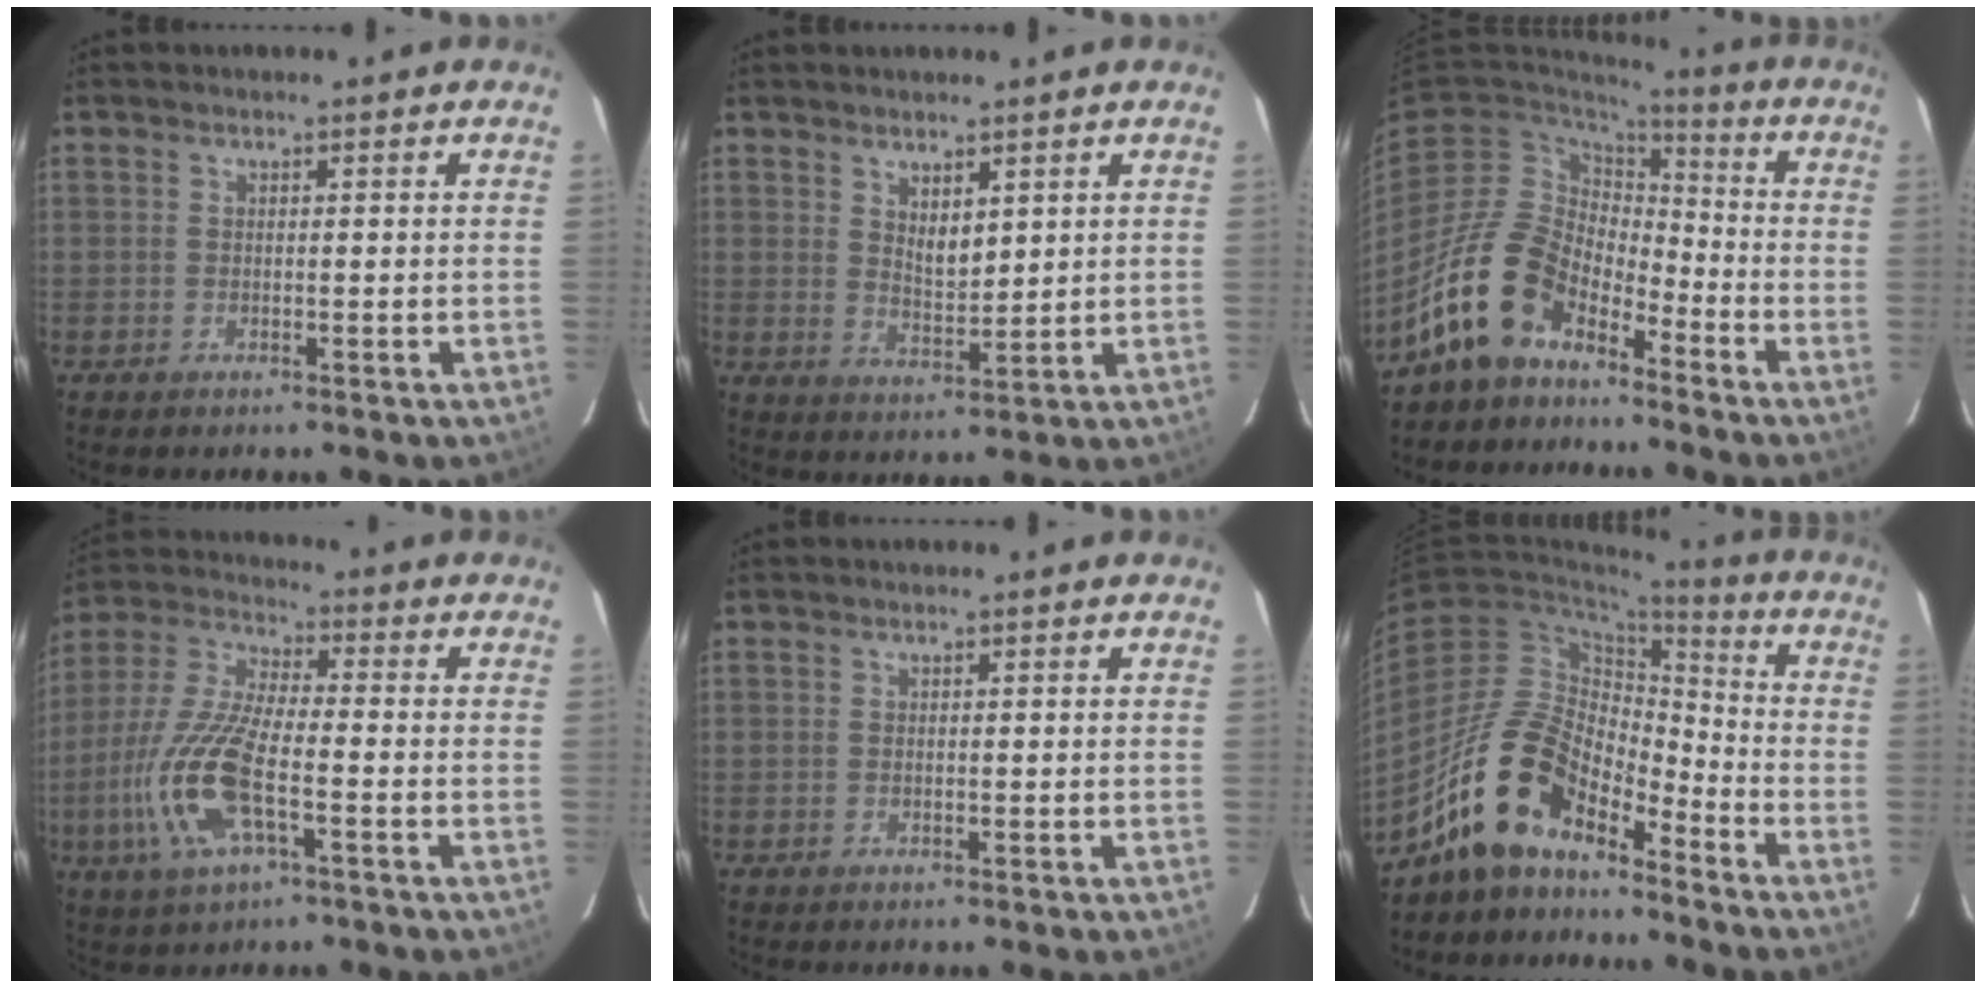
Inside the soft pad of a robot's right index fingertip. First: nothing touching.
{"total": 4.3, "force": [2.5, 2.1, 2.8], "torque": [-0.042, -0.005, 0.046]}
{"total": 14.5, "force": [-9.8, 8.1, 7.0], "torque": [-0.141, 0.017, -0.178]}
{"total": 15.5, "force": [-5.0, 5.0, 13.8], "torque": [-0.303, -0.008, -0.102]}
{"total": 0.0}
{"total": 15.0, "force": [-11.8, 6.0, 7.0], "torque": [-0.130, 0.015, -0.224]}